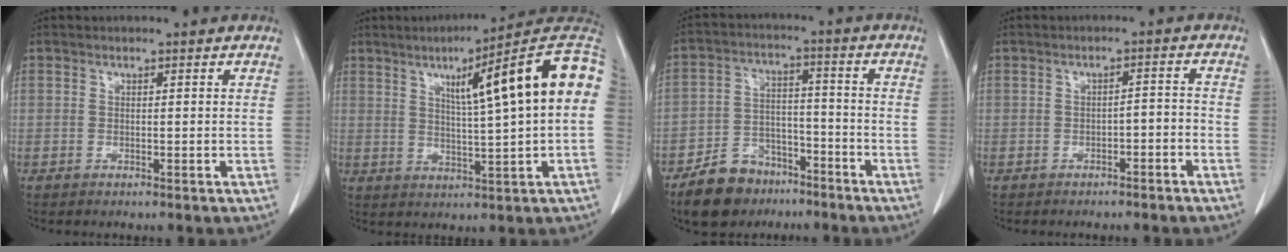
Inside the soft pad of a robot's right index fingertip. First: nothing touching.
{"total": 17.7, "force": [4.4, 0.4, 17.1], "torque": [-0.233, 0.031, 0.053]}
{"total": 11.2, "force": [-8.0, 5.4, 5.9], "torque": [-0.122, -0.005, -0.145]}
{"total": 2.6, "force": [-1.6, 0.9, 1.8], "torque": [-0.025, 0.009, -0.020]}